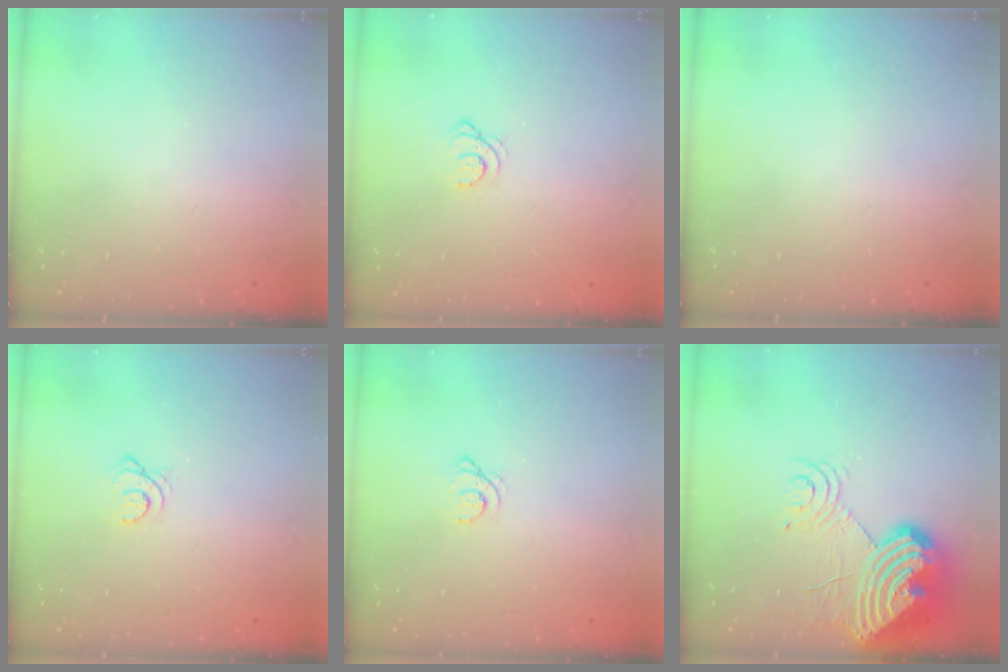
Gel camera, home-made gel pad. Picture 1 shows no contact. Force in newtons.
{"total": 2.1, "press": 2.1, "slide": 0.3}
{"total": 0.0}
{"total": 2.5, "press": 2.5, "slide": 0.3}
{"total": 1.7, "press": 1.6, "slide": 0.1}
{"total": 20.7, "press": 20.5, "slide": 2.7}